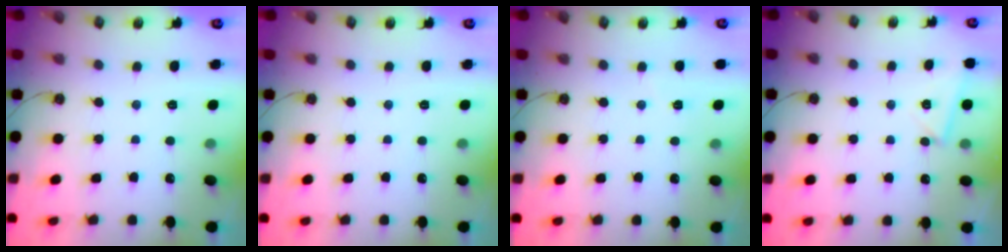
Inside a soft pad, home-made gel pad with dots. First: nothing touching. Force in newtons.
{"total": 0.0}
{"total": 2.7, "press": 2.4, "slide": 1.1}
{"total": 3.9, "press": 3.2, "slide": 2.3}